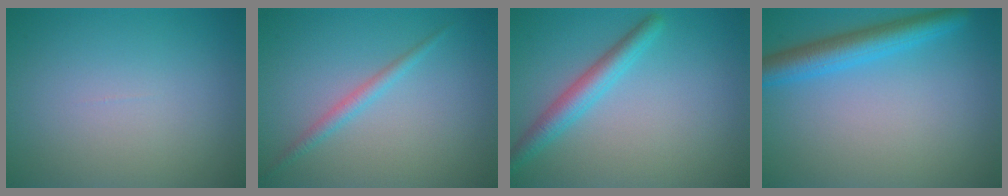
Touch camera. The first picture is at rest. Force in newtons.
{"total": 1.5, "press": 1.5, "slide": 0.1}
{"total": 3.1, "press": 3.1, "slide": 0.2}
{"total": 4.3, "press": 4.3, "slide": 0.2}